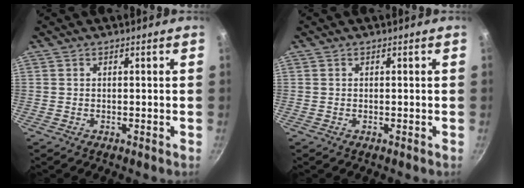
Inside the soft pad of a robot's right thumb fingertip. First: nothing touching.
{"total": 0.0}